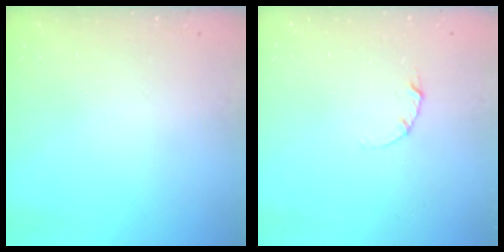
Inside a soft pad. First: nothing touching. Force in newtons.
{"total": 2.1, "press": 2.1, "slide": 0.1}